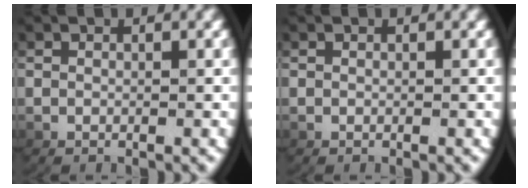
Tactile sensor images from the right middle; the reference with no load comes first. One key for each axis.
{"total": 0.0}